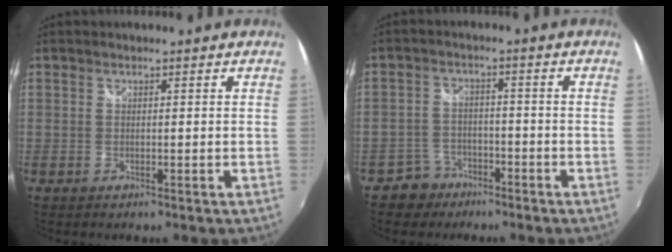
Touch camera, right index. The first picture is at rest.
{"total": 5.3, "force": [-3.8, 3.8, 0.2], "torque": [-0.019, 0.017, -0.067]}